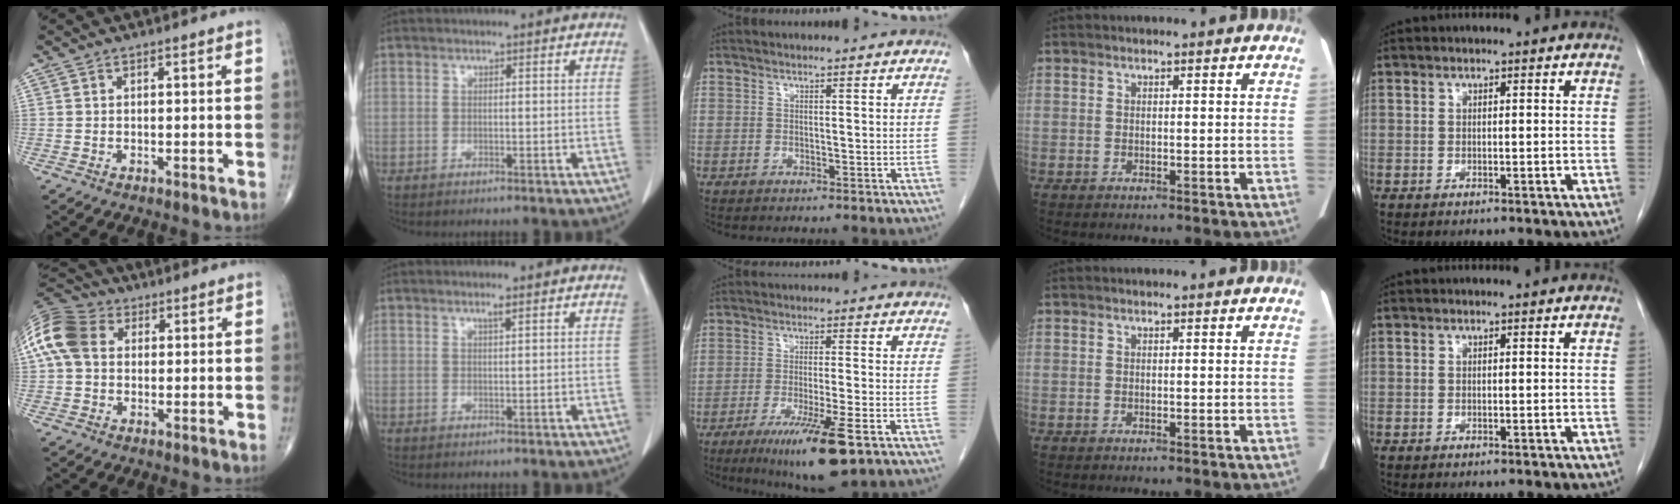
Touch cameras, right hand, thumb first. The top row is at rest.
{"thumb": {"total": 11.8, "force": [2.1, 8.8, 7.5], "torque": [-0.153, 0.027, 0.029]}, "index": {"total": 0.9, "force": [0.6, -0.1, 0.7], "torque": [-0.015, -0.001, 0.012]}, "middle": {"total": 10.9, "force": [-6.0, 0.8, 9.0], "torque": [-0.157, -0.032, -0.094]}}